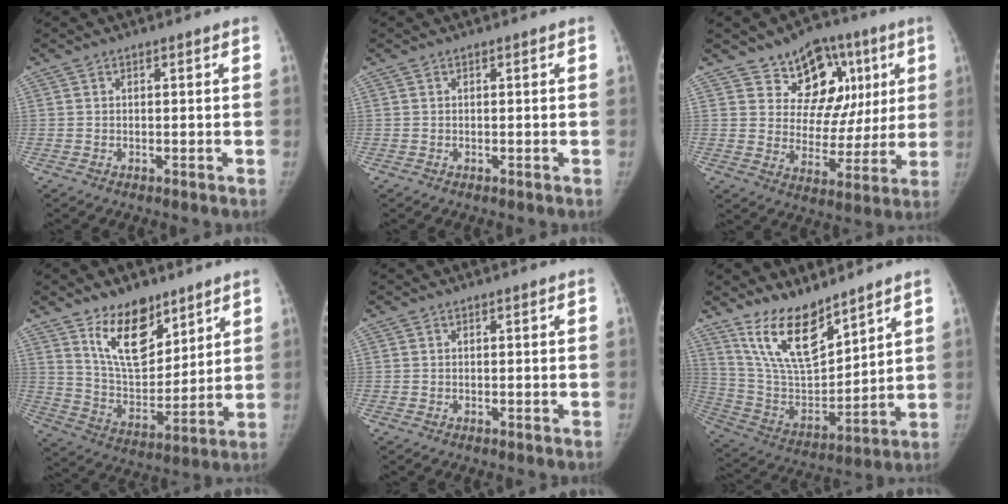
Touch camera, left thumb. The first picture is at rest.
{"total": 0.0}
{"total": 16.0, "force": [7.6, 11.4, 8.4], "torque": [-0.048, -0.017, 0.116]}
{"total": 14.7, "force": [9.4, 7.7, 8.3], "torque": [-0.094, -0.072, 0.178]}
{"total": 0.0}
{"total": 16.0, "force": [11.6, 6.0, 9.2], "torque": [-0.131, -0.073, 0.235]}